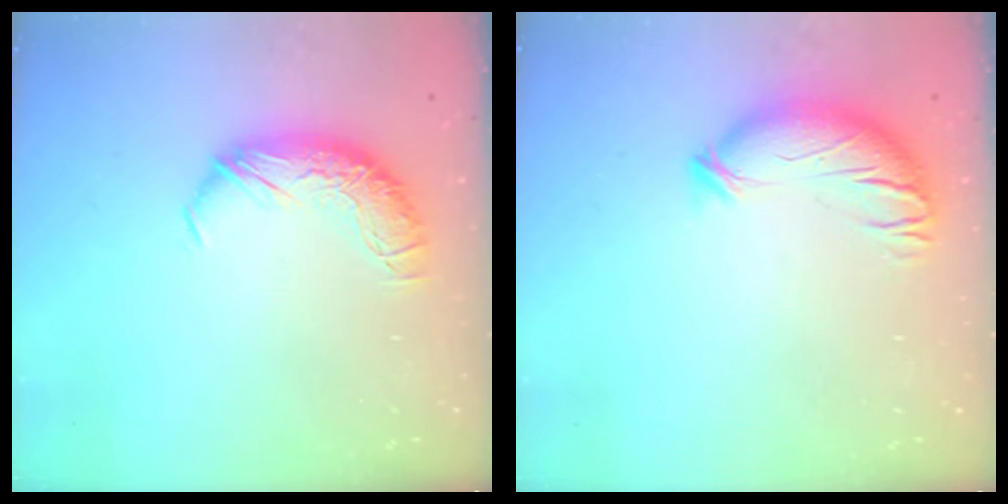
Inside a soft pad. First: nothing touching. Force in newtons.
{"total": 3.6, "press": 2.9, "slide": 2.2}